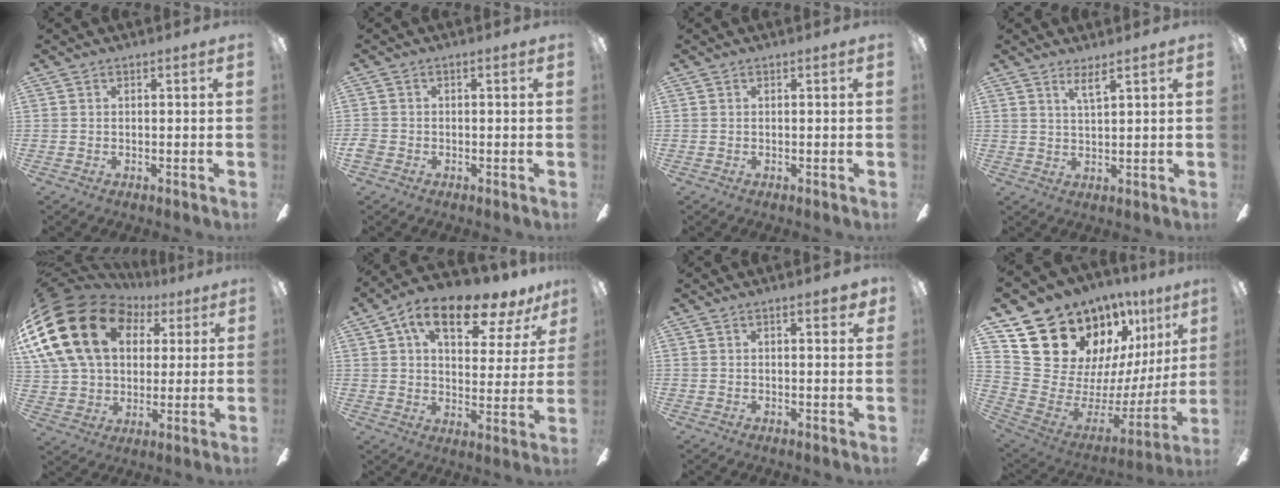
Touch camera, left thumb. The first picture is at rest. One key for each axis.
{"total": 2.1, "fx": -1.0, "fy": 1.5, "fz": 1.1, "tx": -0.016, "ty": 0.006, "tz": -0.018}
{"total": 0.0}
{"total": 3.7, "fx": 2.8, "fy": 0.4, "fz": 2.3, "tx": -0.045, "ty": -0.011, "tz": 0.049}
{"total": 25.5, "fx": 8.2, "fy": 18.8, "fz": 15.2, "tx": -0.320, "ty": -0.022, "tz": 0.147}
{"total": 15.6, "fx": 9.8, "fy": 6.8, "fz": 10.0, "tx": -0.156, "ty": -0.048, "tz": 0.165}
{"total": 3.0, "fx": 1.9, "fy": 0.6, "fz": 2.2, "tx": -0.024, "ty": -0.007, "tz": 0.026}
{"total": 20.3, "fx": 15.2, "fy": 11.3, "fz": 7.2, "tx": -0.125, "ty": -0.117, "tz": 0.304}